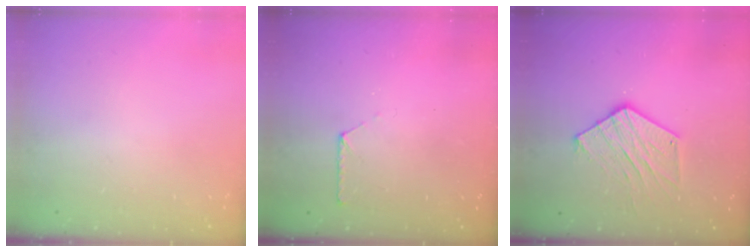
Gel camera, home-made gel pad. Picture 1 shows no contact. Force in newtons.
{"total": 5.2, "press": 5.1, "slide": 0.6}
{"total": 10.5, "press": 10.5, "slide": 0.4}